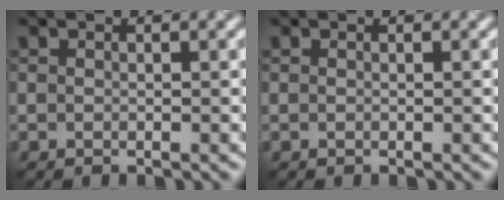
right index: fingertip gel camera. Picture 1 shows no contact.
{"total": 0.0}